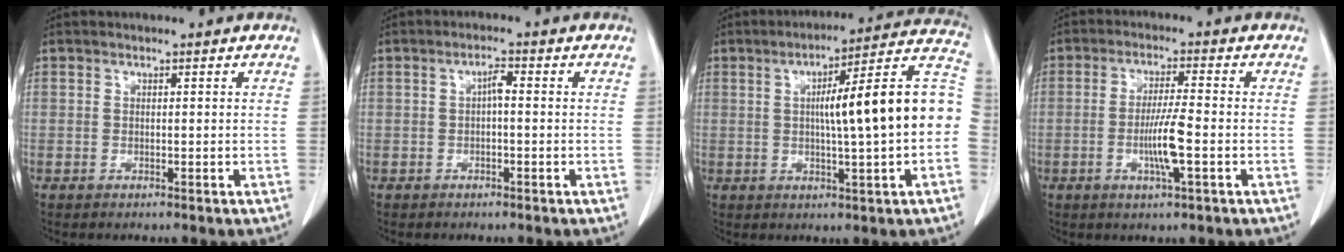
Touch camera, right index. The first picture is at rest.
{"total": 1.6, "force": [-0.1, 0.4, 1.5], "torque": [-0.027, 0.005, -0.002]}
{"total": 16.9, "force": [0.1, 0.6, 16.9], "torque": [-0.230, 0.035, -0.003]}
{"total": 6.1, "force": [-1.6, 0.0, 5.9], "torque": [-0.111, -0.007, -0.029]}